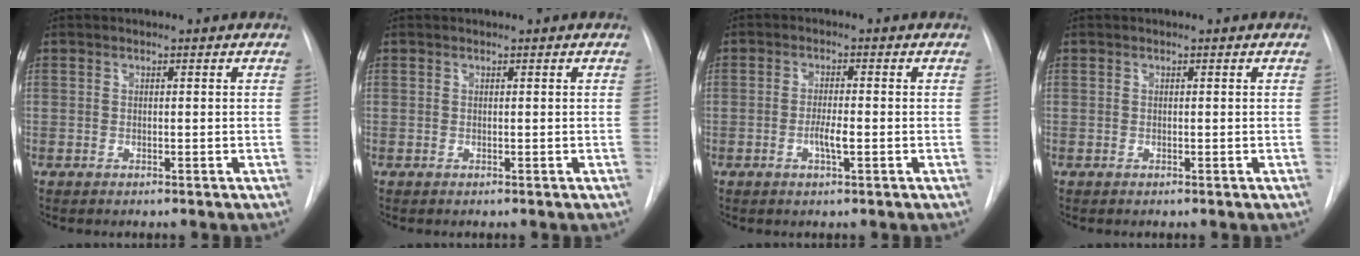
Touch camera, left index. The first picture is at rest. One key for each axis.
{"total": 0.0}
{"total": 3.1, "fx": -1.4, "fy": 0.3, "fz": 2.7, "tx": -0.052, "ty": -0.005, "tz": -0.023}
{"total": 0.0}